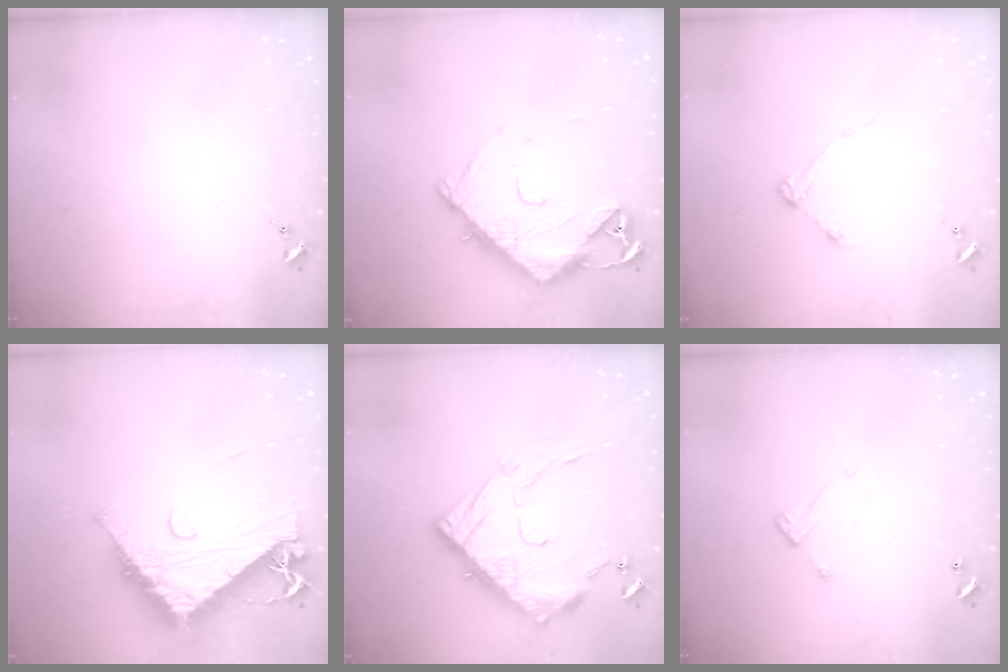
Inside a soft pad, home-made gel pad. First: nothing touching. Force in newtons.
{"total": 15.0, "press": 14.9, "slide": 1.6}
{"total": 3.7, "press": 3.7, "slide": 0.4}
{"total": 15.5, "press": 15.5, "slide": 1.5}
{"total": 20.3, "press": 20.3, "slide": 1.1}
{"total": 5.5, "press": 5.5, "slide": 0.2}